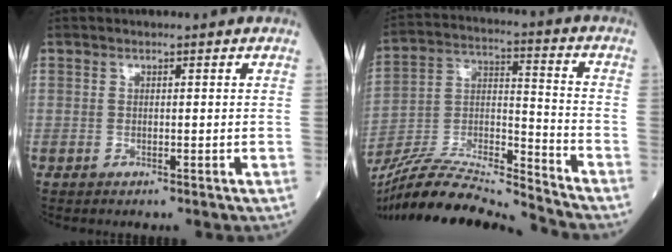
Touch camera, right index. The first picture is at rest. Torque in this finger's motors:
{"motor_torque": [0.23, -0.34, 0.32, 0.05]}